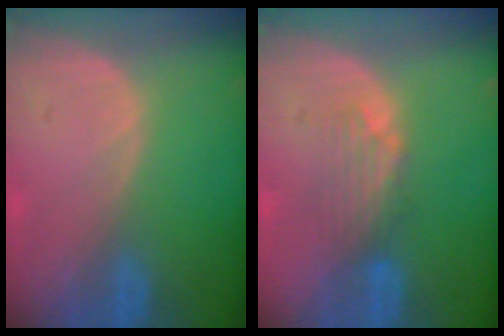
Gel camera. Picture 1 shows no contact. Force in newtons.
{"total": 4.2, "press": 3.8, "slide": 1.9}